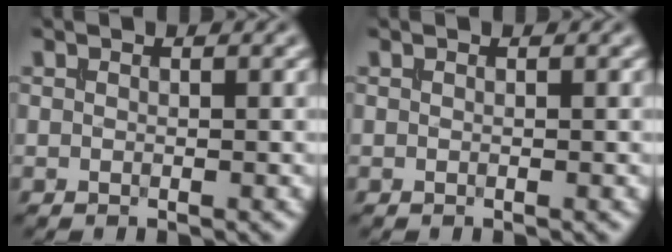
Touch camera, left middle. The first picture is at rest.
{"total": 0.0}